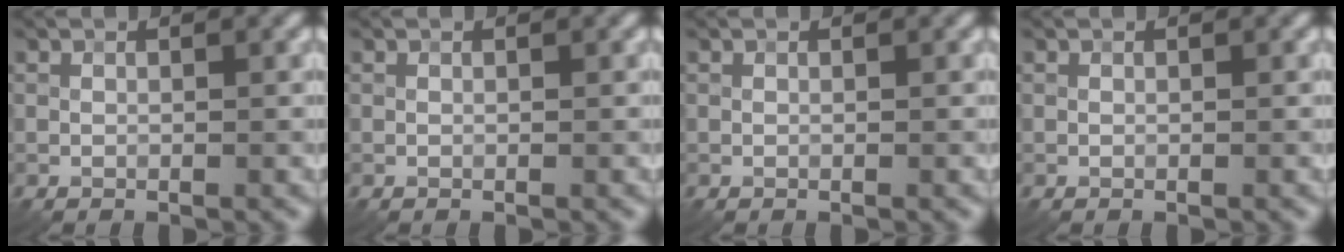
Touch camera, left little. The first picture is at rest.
{"total": 0.0}
{"total": 0.0}
{"total": 0.0}